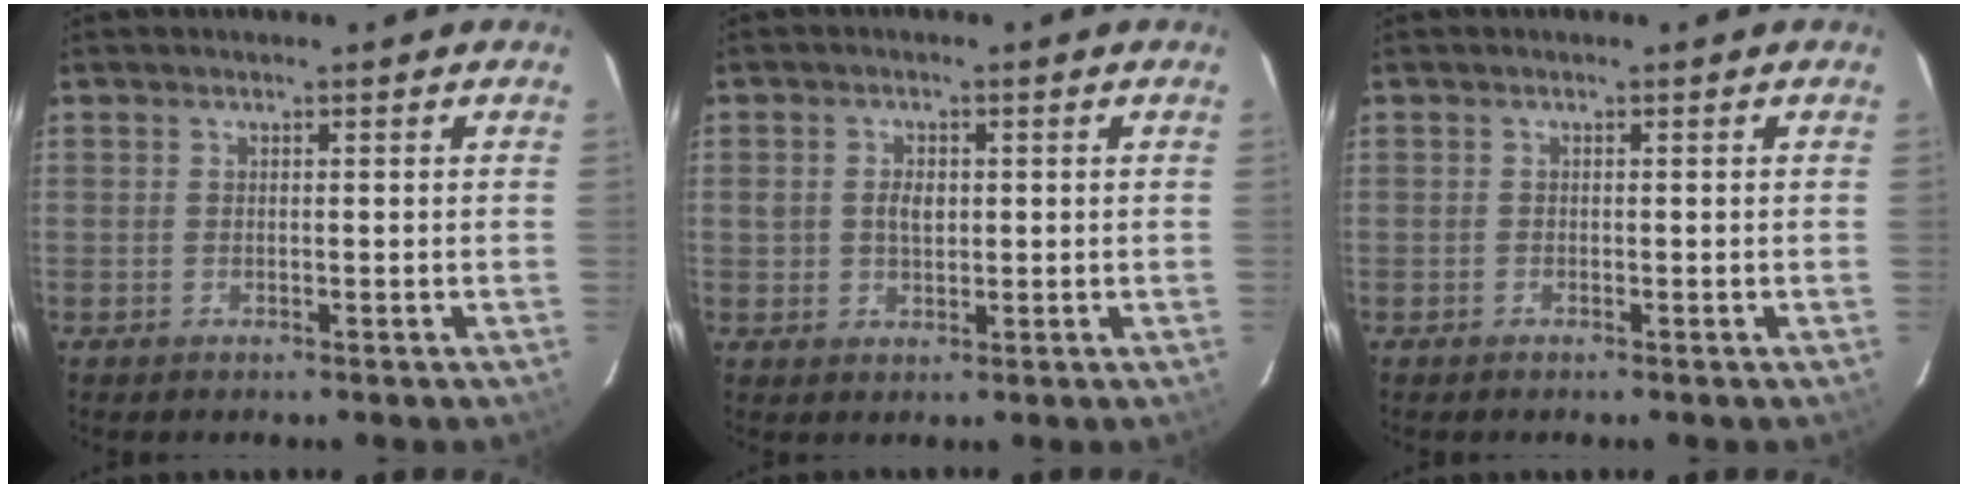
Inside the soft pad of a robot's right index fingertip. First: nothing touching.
{"total": 3.2, "force": [0.4, 2.3, 2.2], "torque": [-0.039, 0.004, 0.009]}
{"total": 0.0}